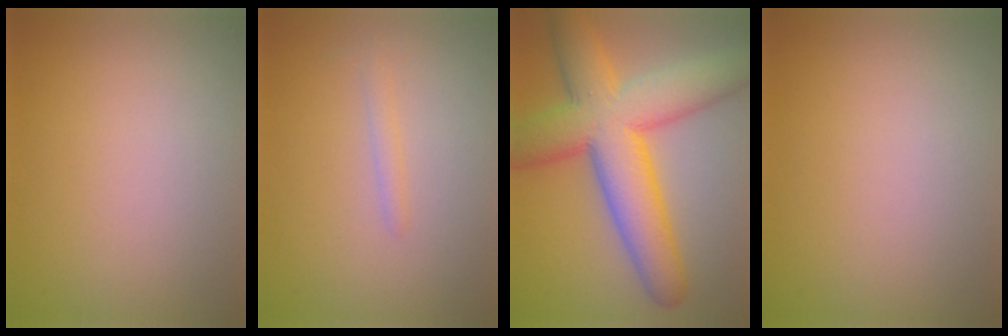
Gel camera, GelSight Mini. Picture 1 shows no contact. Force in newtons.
{"total": 1.0, "press": 1.0, "slide": 0.0}
{"total": 11.5, "press": 11.5, "slide": 0.4}
{"total": 0.0}